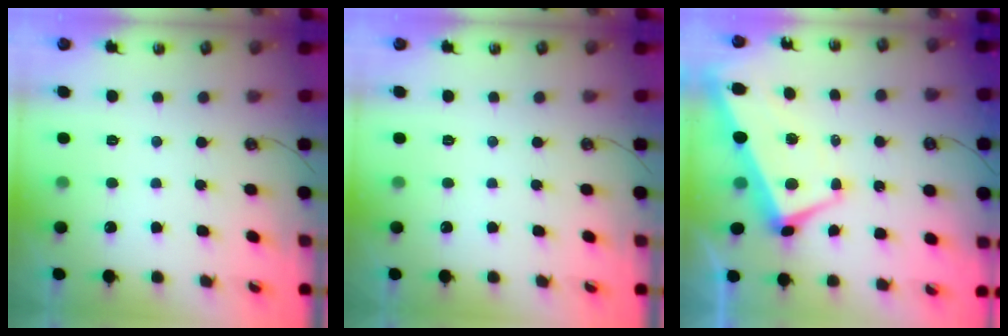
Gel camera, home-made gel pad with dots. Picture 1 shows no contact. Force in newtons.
{"total": 0.0}
{"total": 1.8, "press": 1.1, "slide": 1.3}